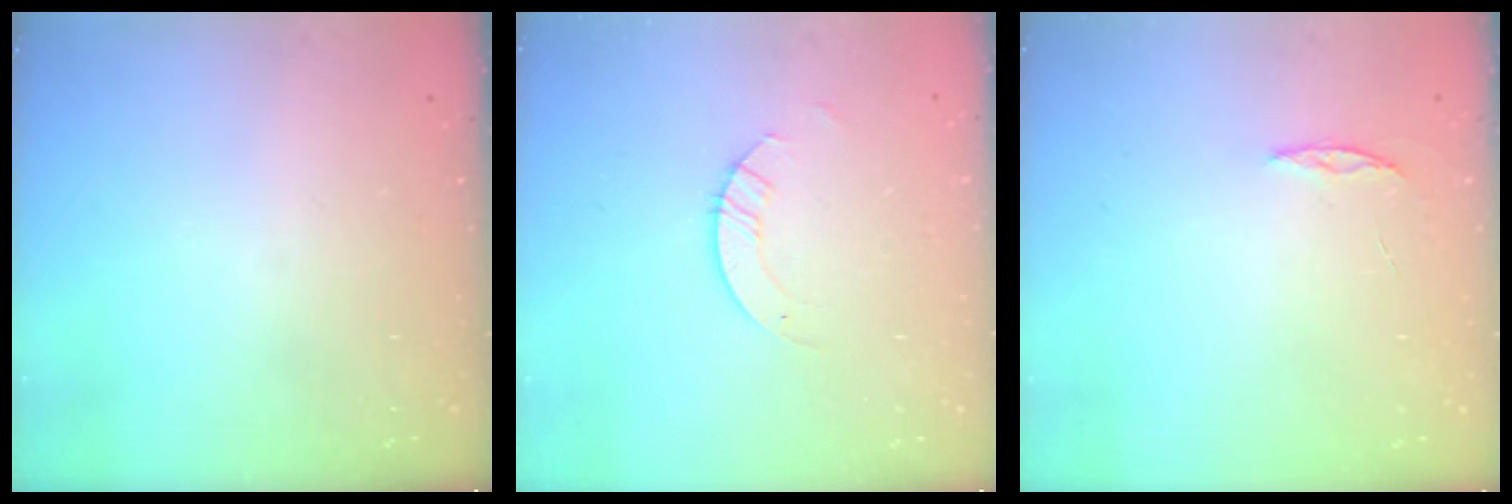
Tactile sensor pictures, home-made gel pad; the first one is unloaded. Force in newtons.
{"total": 2.9, "press": 2.9, "slide": 0.3}
{"total": 2.4, "press": 2.4, "slide": 0.2}